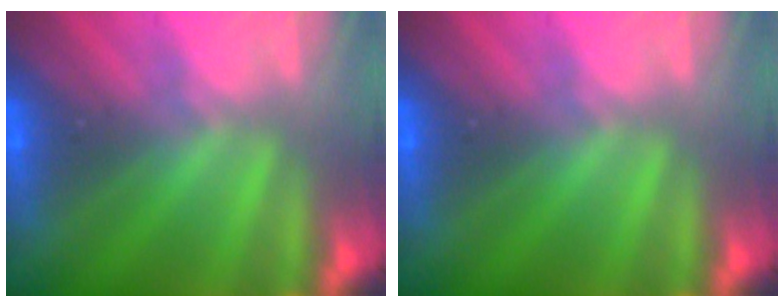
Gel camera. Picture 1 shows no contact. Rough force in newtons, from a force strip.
{"total": 0.0}